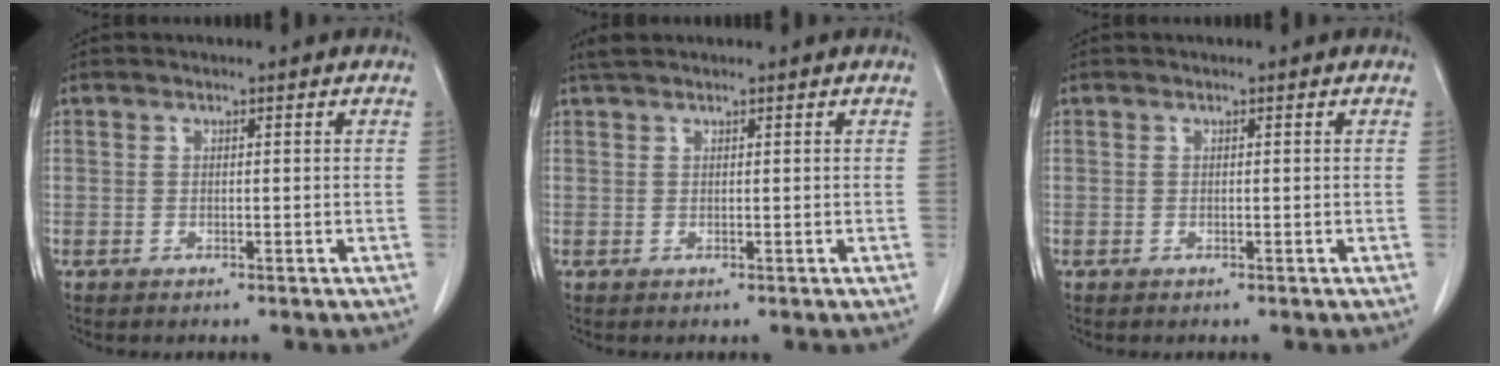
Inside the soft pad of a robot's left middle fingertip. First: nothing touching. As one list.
[{"total": 1.5, "force": [1.4, 0.1, 0.7], "torque": [-0.019, 0.013, 0.030]}, {"total": 0.0}]